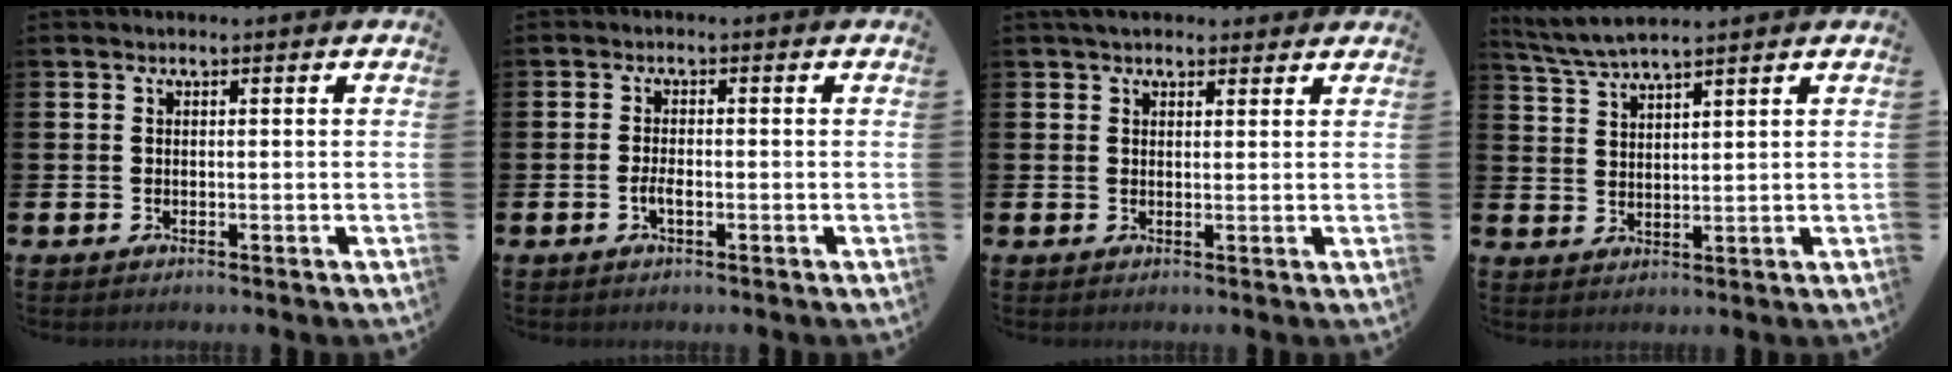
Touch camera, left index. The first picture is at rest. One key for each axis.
{"total": 1.7, "fx": -0.6, "fy": 0.6, "fz": 1.4, "tx": -0.025, "ty": 0.000, "tz": -0.012}
{"total": 2.9, "fx": 2.7, "fy": 1.1, "fz": 0.5, "tx": -0.003, "ty": -0.007, "tz": 0.046}
{"total": 4.5, "fx": 4.2, "fy": 0.0, "fz": 1.5, "tx": -0.046, "ty": -0.014, "tz": 0.077}